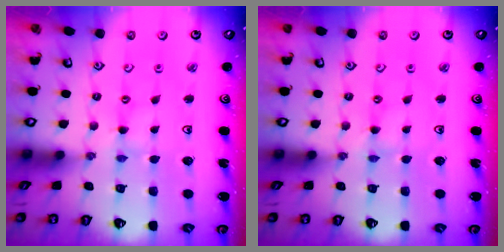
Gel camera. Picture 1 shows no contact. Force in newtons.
{"total": 0.0}